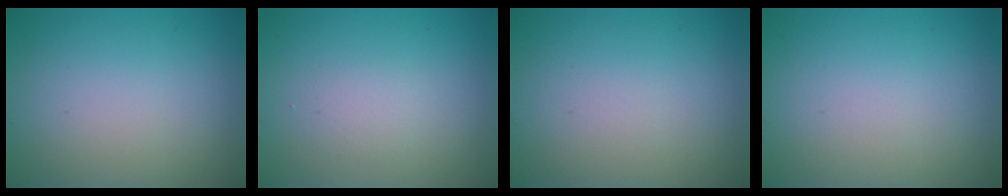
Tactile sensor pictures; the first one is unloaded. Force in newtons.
{"total": 1.2, "press": 1.2, "slide": 0.0}
{"total": 0.0}
{"total": 0.0}